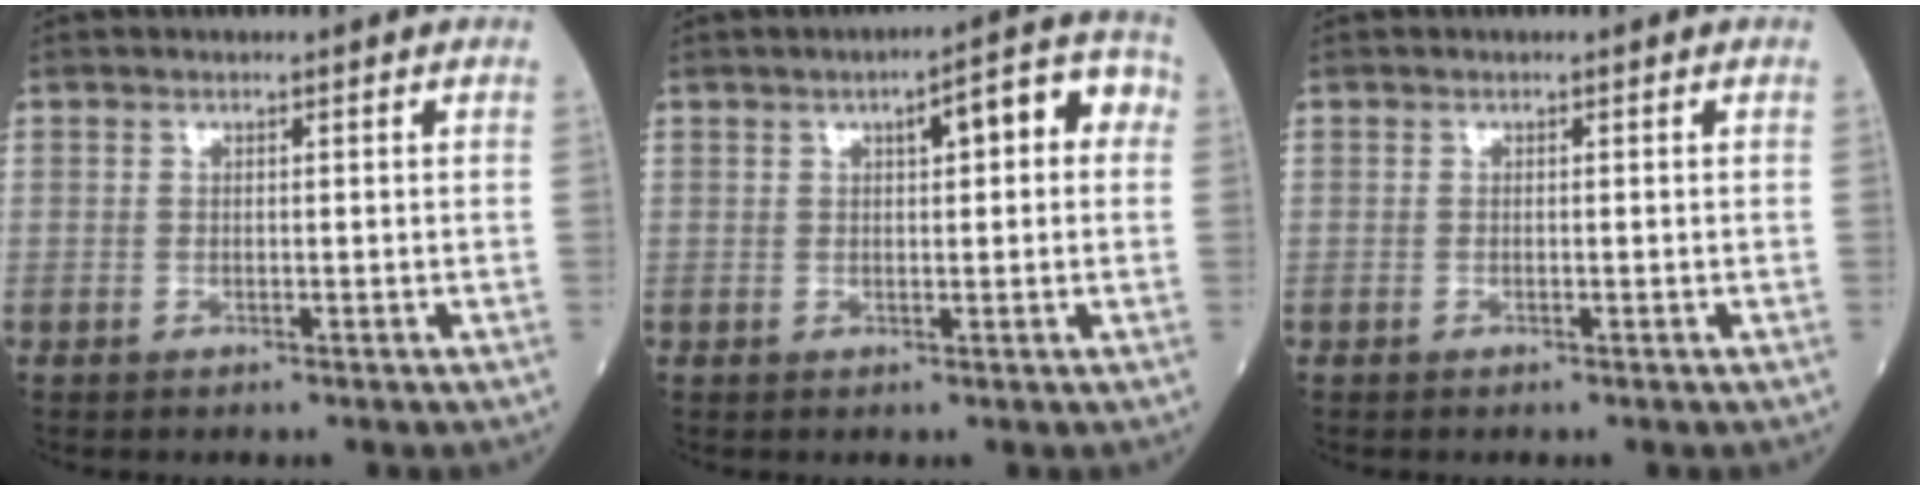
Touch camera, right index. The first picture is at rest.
{"total": 7.3, "force": [2.0, 2.0, 6.8], "torque": [-0.087, 0.035, 0.019]}
{"total": 0.0}